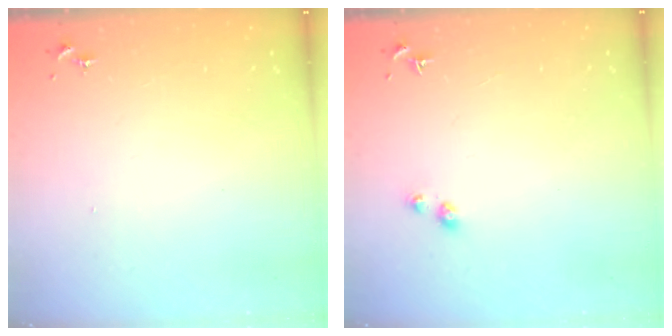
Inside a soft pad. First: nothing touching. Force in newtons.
{"total": 2.8, "press": 2.8, "slide": 0.3}